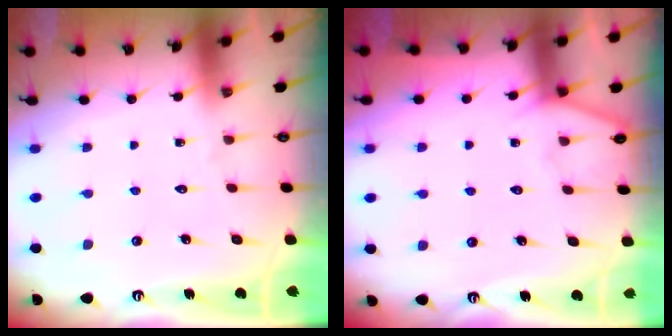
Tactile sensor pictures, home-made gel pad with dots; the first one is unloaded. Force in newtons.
{"total": 4.9, "press": 4.9, "slide": 0.6}